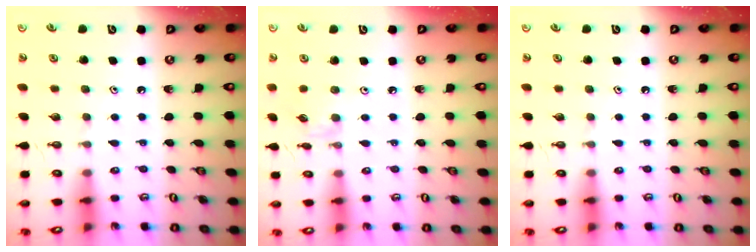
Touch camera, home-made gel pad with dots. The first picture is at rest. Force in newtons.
{"total": 2.0, "press": 1.9, "slide": 0.4}
{"total": 0.0}